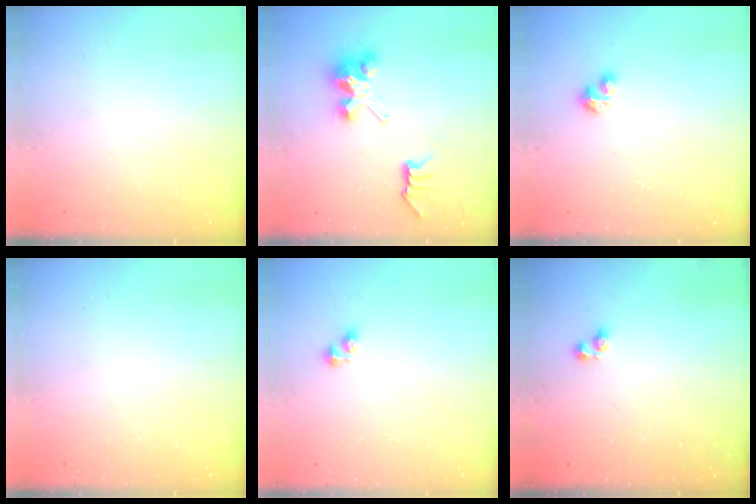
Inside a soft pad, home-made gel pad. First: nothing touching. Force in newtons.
{"total": 7.5, "press": 7.5, "slide": 0.1}
{"total": 3.0, "press": 3.0, "slide": 0.5}
{"total": 0.0}
{"total": 3.5, "press": 3.5, "slide": 0.5}
{"total": 1.3, "press": 1.2, "slide": 0.2}